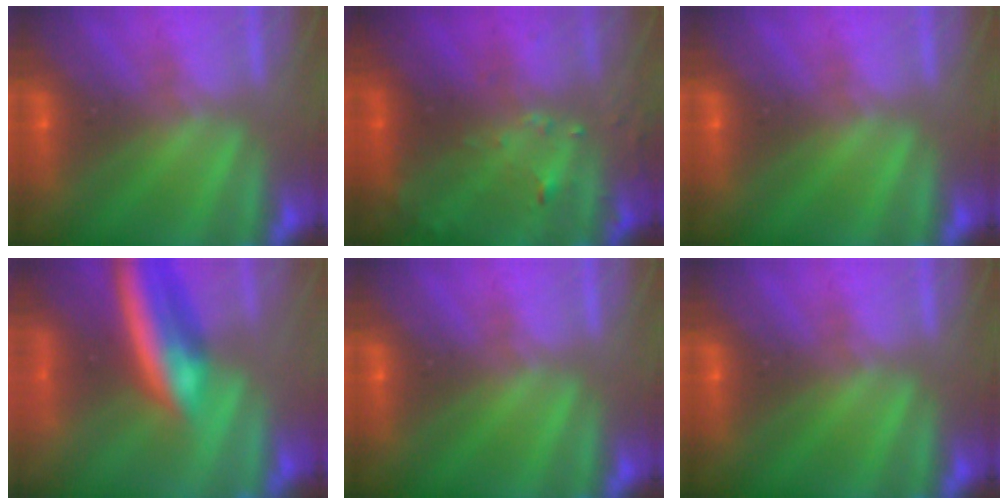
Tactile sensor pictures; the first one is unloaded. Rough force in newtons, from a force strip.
{"total": 6.3}
{"total": 0.0}
{"total": 7.7}
{"total": 0.0}
{"total": 0.0}